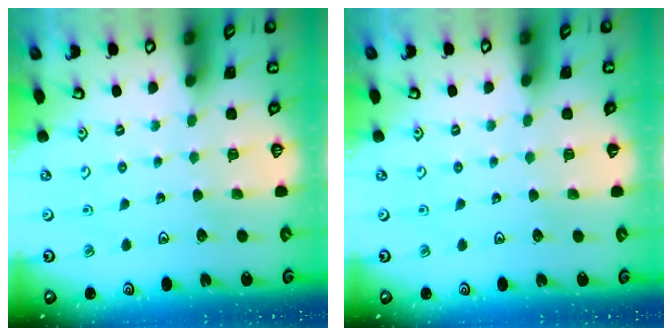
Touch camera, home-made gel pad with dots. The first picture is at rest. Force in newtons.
{"total": 0.0}